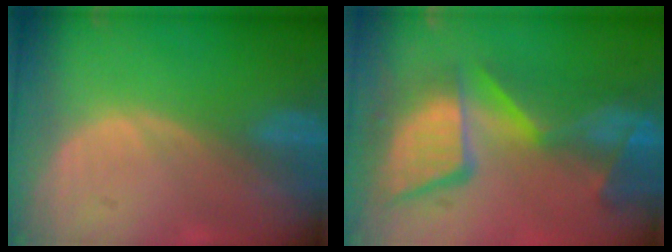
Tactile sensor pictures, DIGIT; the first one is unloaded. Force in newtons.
{"total": 13.1, "press": 11.3, "slide": 6.6}